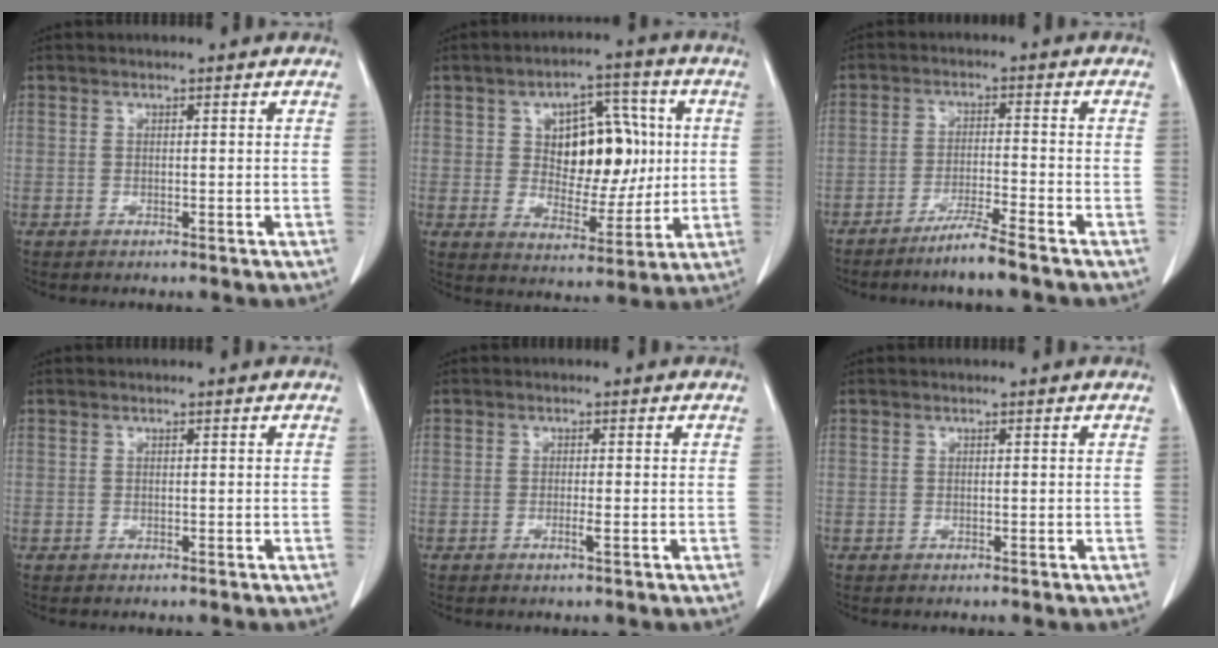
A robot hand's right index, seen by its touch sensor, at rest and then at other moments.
{"total": 12.8, "force": [2.0, 7.0, 10.5], "torque": [-0.152, 0.022, 0.039]}
{"total": 5.2, "force": [-4.1, -0.9, 3.0], "torque": [-0.056, -0.014, -0.082]}
{"total": 0.0}
{"total": 1.2, "force": [-0.6, -0.2, 1.1], "torque": [-0.022, -0.002, -0.011]}
{"total": 0.0}